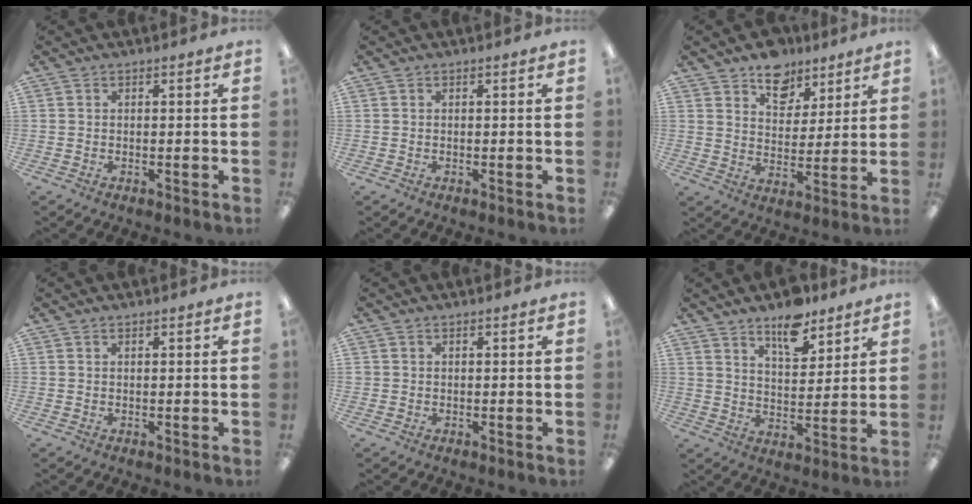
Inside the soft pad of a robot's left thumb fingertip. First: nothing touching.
{"total": 0.0}
{"total": 9.7, "force": [7.5, 5.7, 2.3], "torque": [-0.025, -0.051, 0.137]}
{"total": 0.6, "force": [0.5, 0.1, 0.3], "torque": [-0.006, 0.002, 0.008]}
{"total": 0.5, "force": [0.2, 0.5, 0.1], "torque": [-0.002, 0.005, 0.003]}
{"total": 9.9, "force": [7.6, 4.3, 4.7], "torque": [-0.056, -0.045, 0.130]}